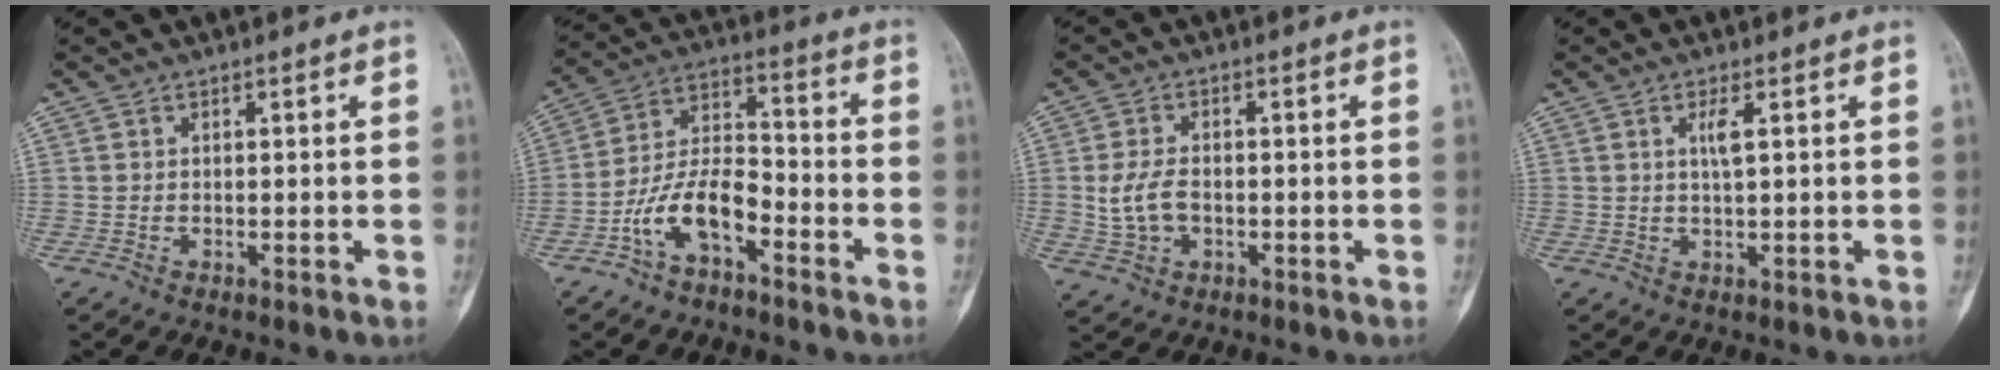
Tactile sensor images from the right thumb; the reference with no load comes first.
{"total": 11.0, "force": [-5.7, 5.2, 7.8], "torque": [-0.144, 0.062, -0.112]}
{"total": 5.6, "force": [-0.6, 3.7, 4.2], "torque": [-0.085, 0.006, -0.008]}
{"total": 2.4, "force": [0.8, 0.3, 2.3], "torque": [-0.047, -0.005, 0.015]}